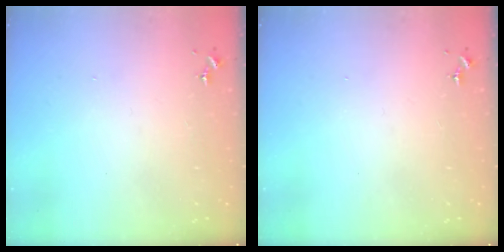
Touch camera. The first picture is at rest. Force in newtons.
{"total": 0.0}